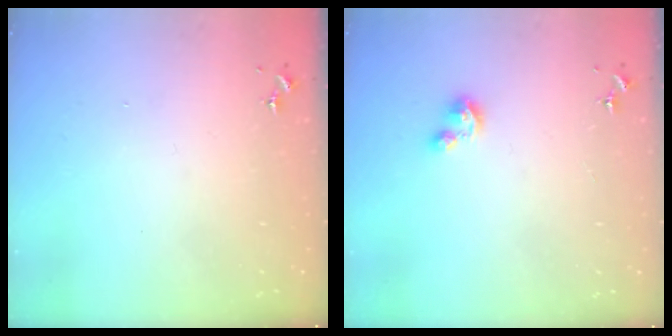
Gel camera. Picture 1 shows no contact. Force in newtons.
{"total": 3.5, "press": 3.5, "slide": 0.3}